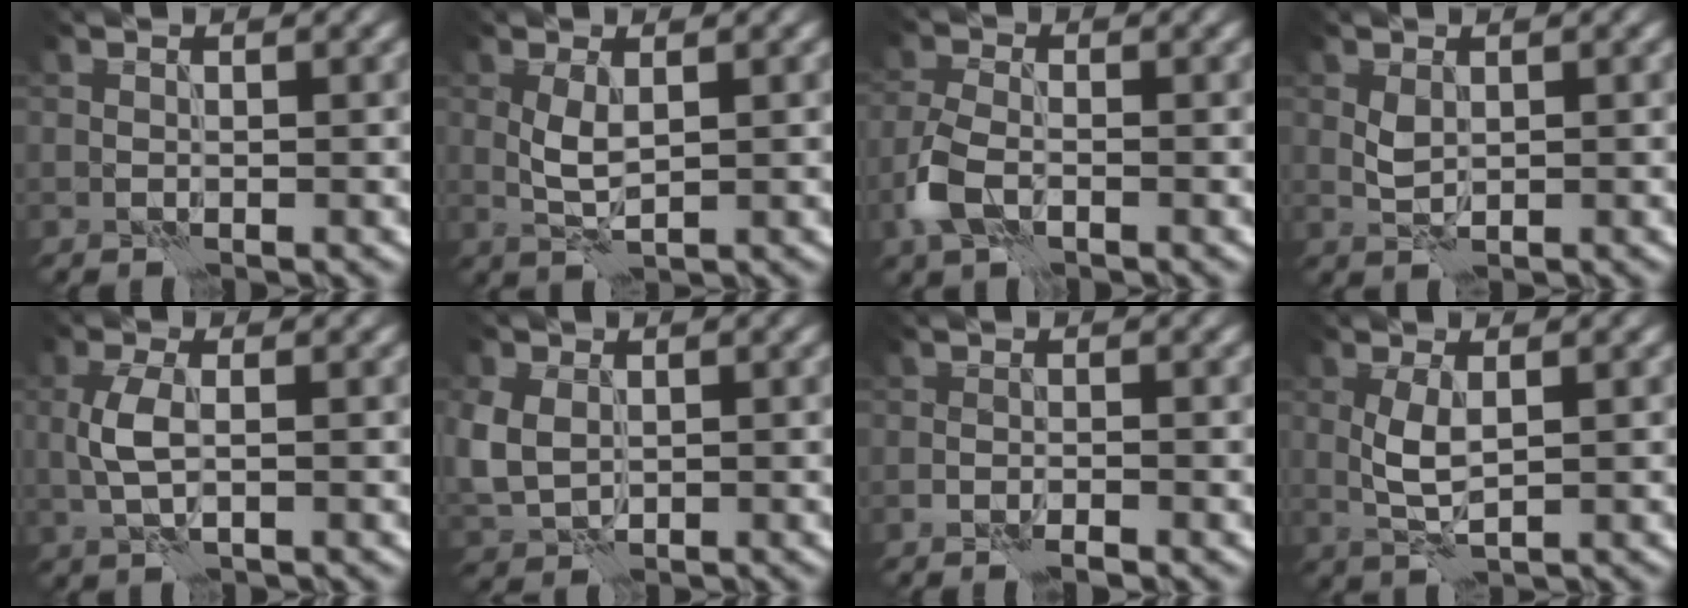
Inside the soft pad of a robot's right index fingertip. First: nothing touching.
{"total": 2.2, "force": [0.3, 0.8, 2.1], "torque": [-0.049, 0.002, 0.008]}
{"total": 3.5, "force": [-1.6, 2.0, 2.5], "torque": [-0.061, -0.001, -0.040]}
{"total": 1.2, "force": [0.4, 0.7, 0.9], "torque": [-0.024, -0.002, 0.013]}
{"total": 2.6, "force": [0.0, 1.0, 2.4], "torque": [-0.058, 0.002, -0.001]}
{"total": 4.6, "force": [0.2, 3.6, 2.9], "torque": [-0.084, -0.005, 0.010]}
{"total": 1.2, "force": [-0.9, 0.2, 0.7], "torque": [-0.014, 0.001, -0.019]}
{"total": 2.7, "force": [0.2, 0.9, 2.6], "torque": [-0.058, 0.002, 0.006]}